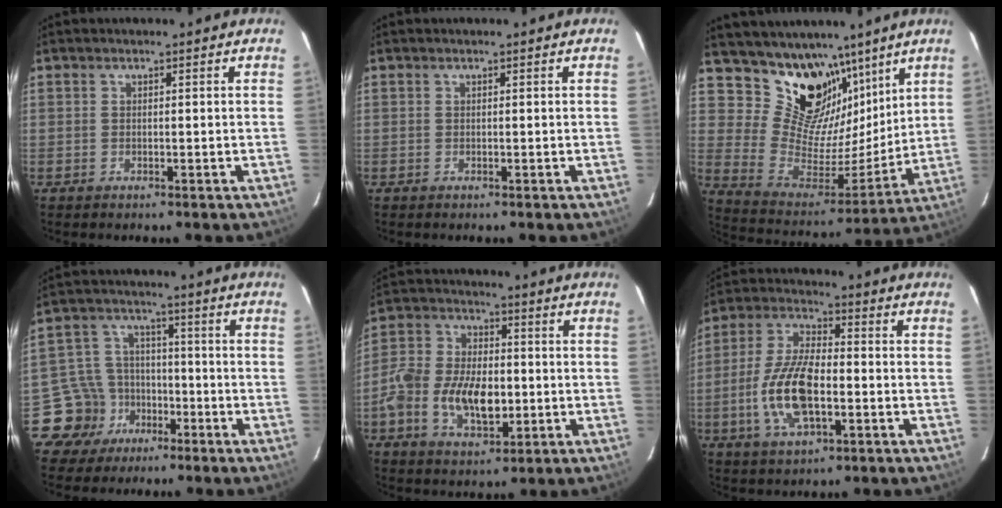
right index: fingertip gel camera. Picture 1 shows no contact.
{"total": 0.0}
{"total": 17.5, "force": [12.4, 10.0, 7.2], "torque": [-0.147, -0.011, 0.230]}
{"total": 9.2, "force": [-5.3, 7.6, 0.2], "torque": [-0.025, 0.033, -0.084]}
{"total": 13.6, "force": [-3.2, 8.0, 10.5], "torque": [-0.222, 0.012, -0.056]}
{"total": 13.4, "force": [-3.4, 5.7, 11.7], "torque": [-0.246, 0.002, -0.063]}